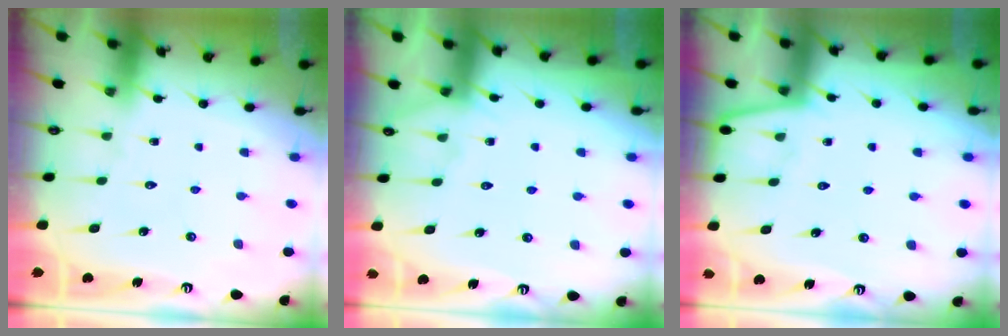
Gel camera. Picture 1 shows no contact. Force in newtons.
{"total": 3.4, "press": 3.4, "slide": 0.5}
{"total": 2.3, "press": 2.3, "slide": 0.3}